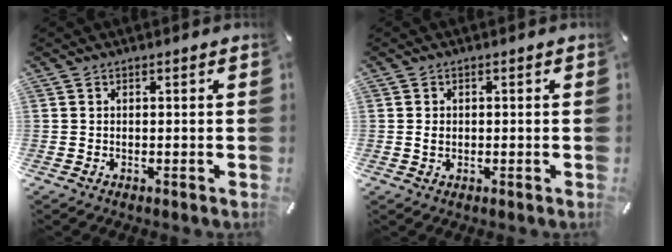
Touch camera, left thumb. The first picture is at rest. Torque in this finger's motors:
{"motor_torque": [-0.14, -0.55, -0.16, 0.18, 0.05]}